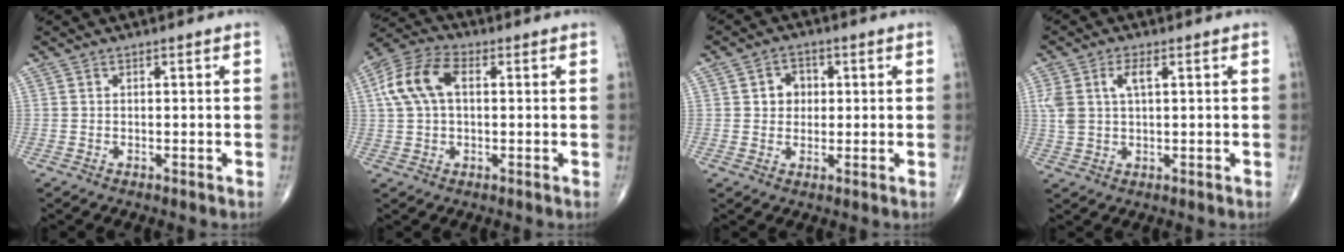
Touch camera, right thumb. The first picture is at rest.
{"total": 10.2, "force": [1.9, 5.6, 8.3], "torque": [-0.182, 0.028, 0.031]}
{"total": 4.4, "force": [0.8, 3.8, 2.2], "torque": [-0.008, 0.005, 0.008]}
{"total": 5.8, "force": [1.7, 2.8, 4.8], "torque": [-0.115, 0.012, 0.039]}